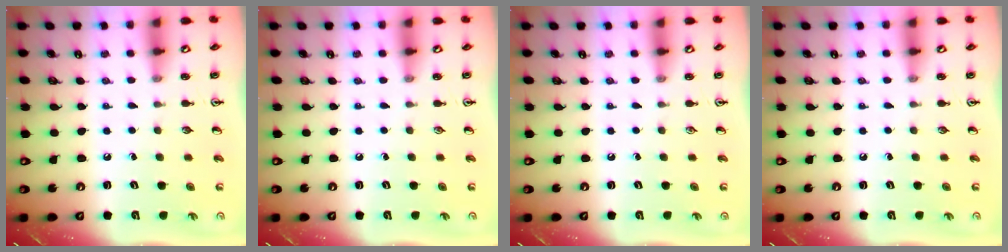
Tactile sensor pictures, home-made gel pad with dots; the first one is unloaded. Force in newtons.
{"total": 0.0}
{"total": 0.0}
{"total": 0.0}